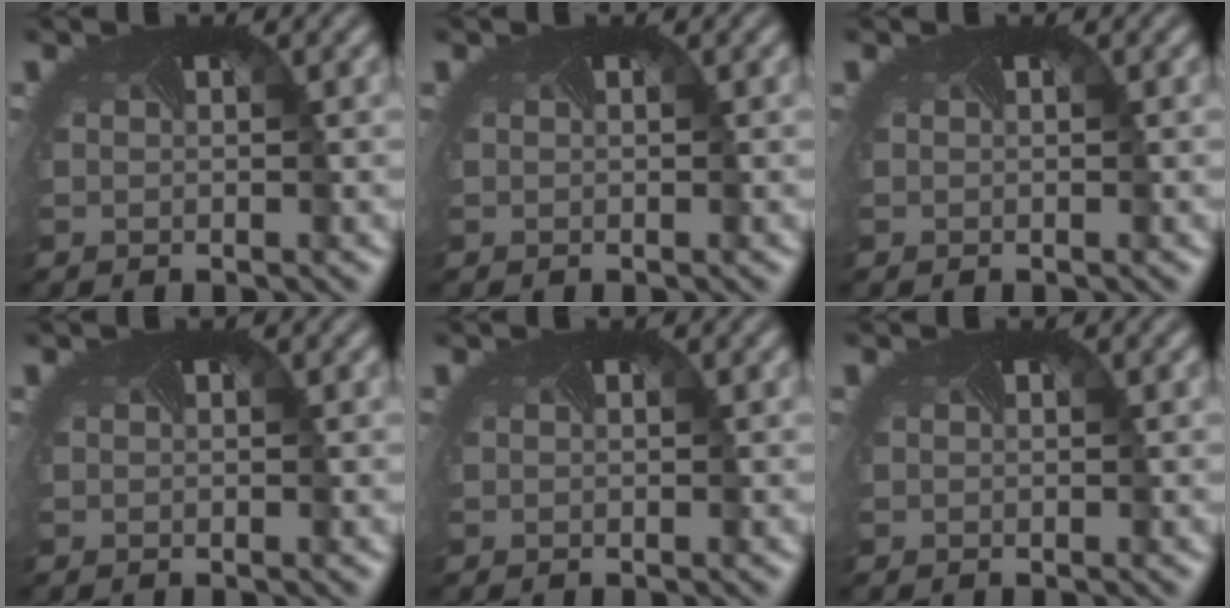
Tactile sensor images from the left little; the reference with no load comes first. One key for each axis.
{"total": 0.0}
{"total": 0.0}
{"total": 0.0}
{"total": 0.0}
{"total": 0.0}